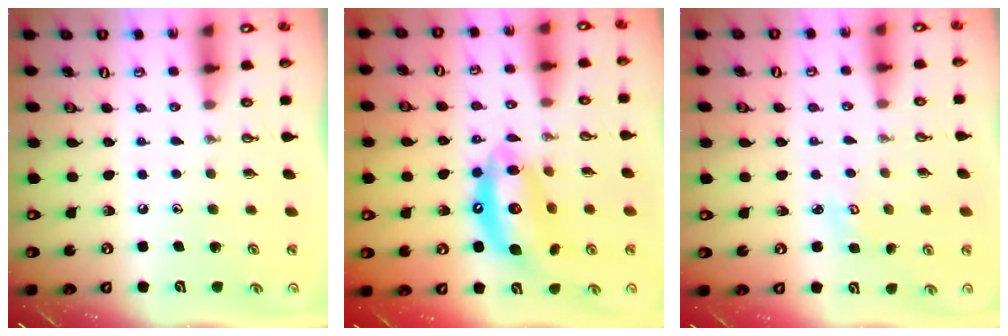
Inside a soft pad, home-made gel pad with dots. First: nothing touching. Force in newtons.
{"total": 14.1, "press": 14.0, "slide": 1.1}
{"total": 2.7, "press": 2.7, "slide": 0.3}